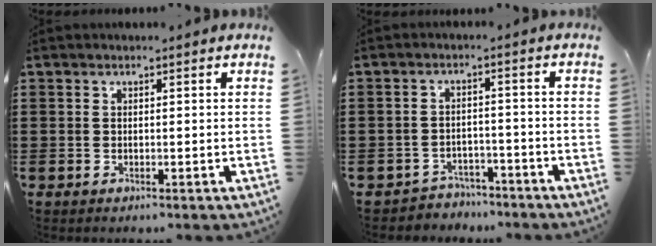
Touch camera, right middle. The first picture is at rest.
{"total": 3.4, "force": [-3.3, 0.8, -0.3], "torque": [-0.005, 0.002, -0.072]}